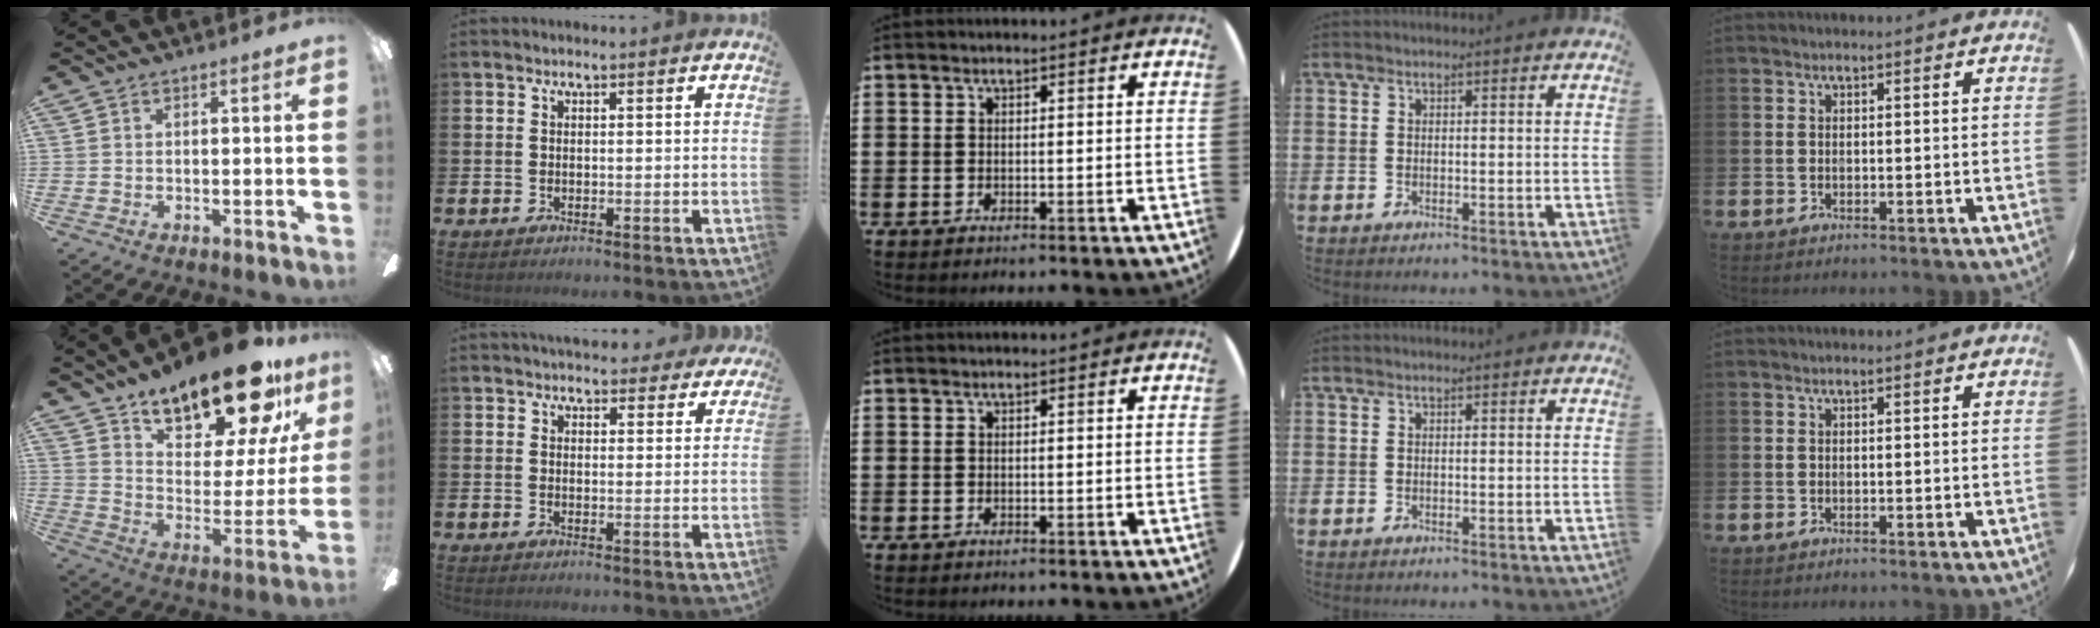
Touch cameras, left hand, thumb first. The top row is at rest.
{"thumb": {"total": 21.0, "force": [16.8, 6.9, 10.6], "torque": [-0.173, -0.112, 0.286]}, "index": {"total": 3.9, "force": [3.5, 1.5, 0.6], "torque": [-0.003, -0.015, 0.061]}}